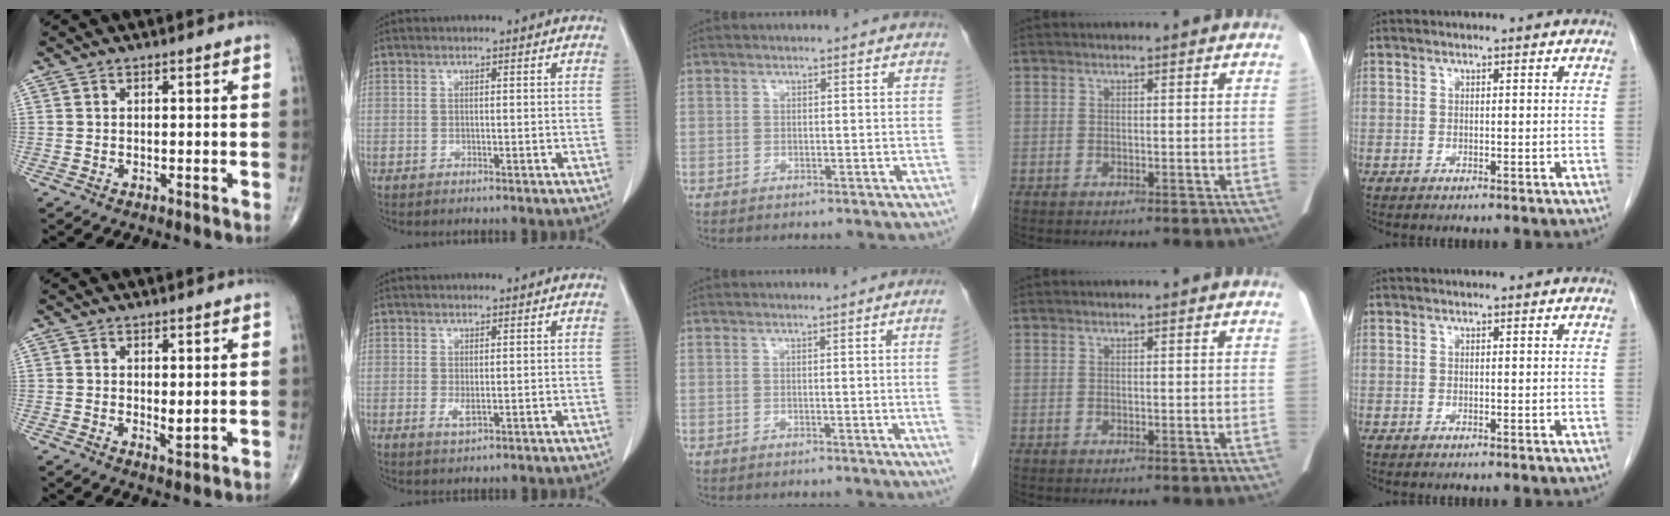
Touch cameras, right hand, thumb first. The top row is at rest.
{"thumb": {"total": 1.9, "force": [0.5, 0.7, 1.7], "torque": [-0.028, -0.010, 0.010]}, "index": {"total": 1.5, "force": [-0.1, 0.7, 1.3], "torque": [-0.023, -0.005, 0.002]}, "middle": {"total": 3.9, "force": [-0.4, -1.6, 3.5], "torque": [-0.044, -0.006, -0.005]}}